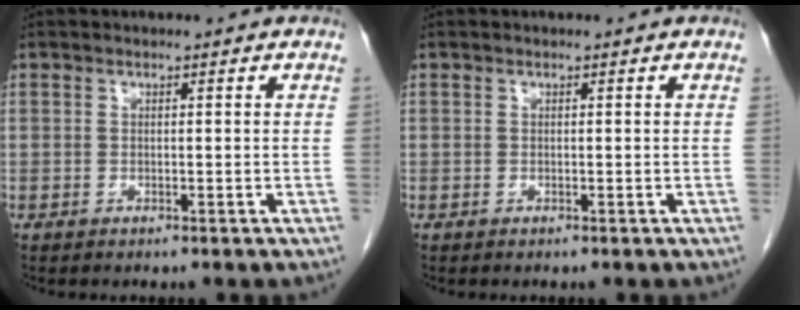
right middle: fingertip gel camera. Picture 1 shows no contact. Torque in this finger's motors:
{"motor_torque": [-0.42, 0.17, -0.02, -0.01]}